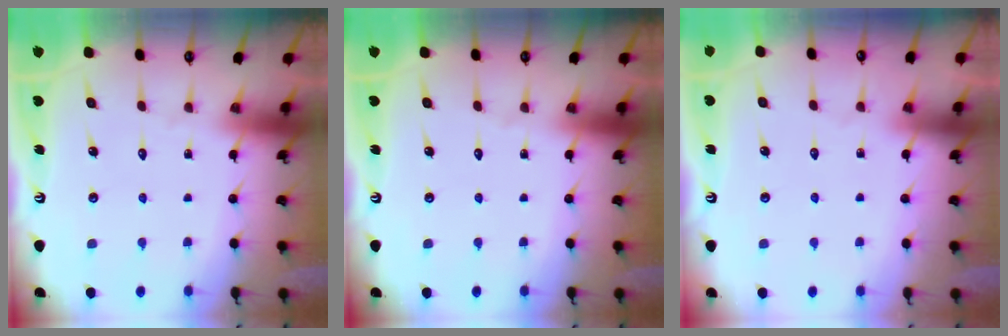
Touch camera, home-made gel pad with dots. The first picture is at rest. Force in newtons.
{"total": 0.0}
{"total": 1.7, "press": 1.7, "slide": 0.4}